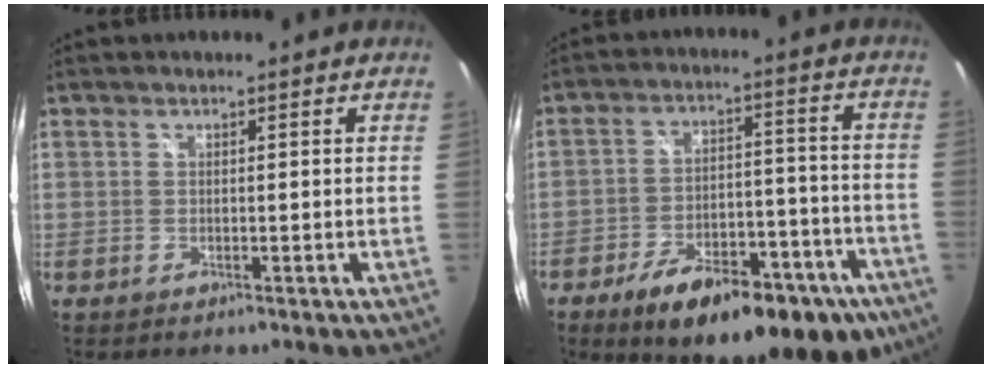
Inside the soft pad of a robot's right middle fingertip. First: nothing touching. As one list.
[{"total": 23.2, "force": [-14.8, 9.9, 15.0], "torque": [-0.233, -0.006, -0.191]}]